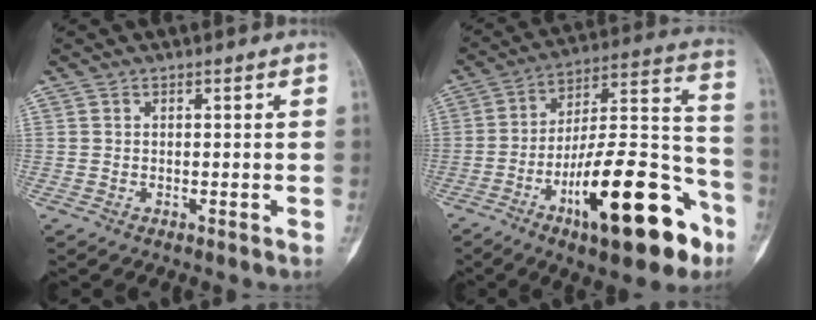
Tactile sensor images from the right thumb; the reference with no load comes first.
{"total": 25.7, "force": [-12.3, 8.5, 20.9], "torque": [-0.293, 0.077, -0.189]}